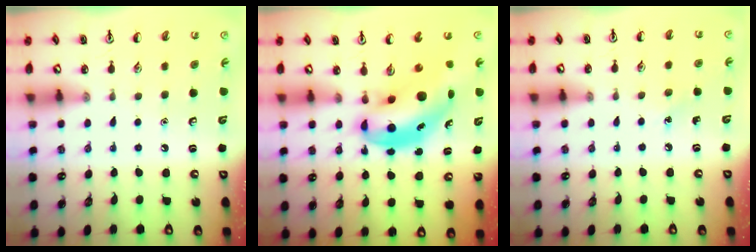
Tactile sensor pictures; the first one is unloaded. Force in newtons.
{"total": 8.1, "press": 7.8, "slide": 2.0}
{"total": 3.6, "press": 3.4, "slide": 1.1}